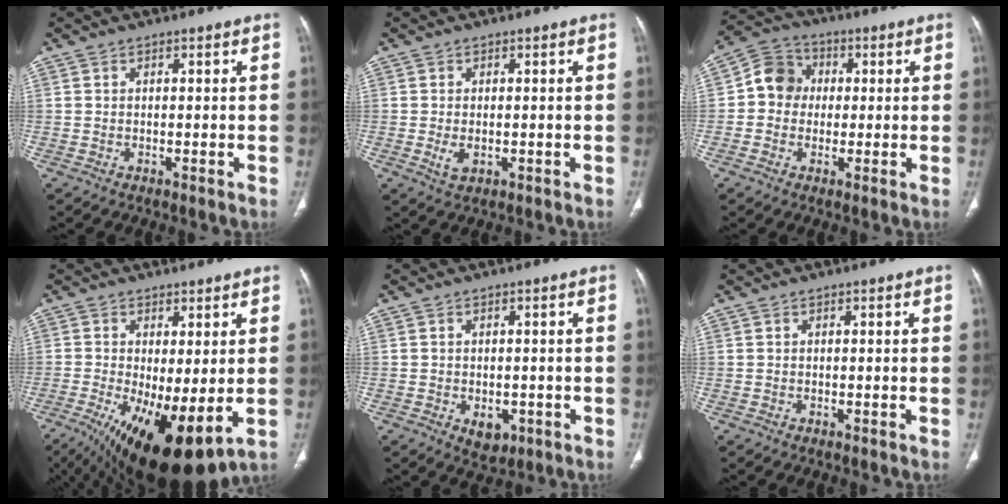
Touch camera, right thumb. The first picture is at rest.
{"total": 2.8, "force": [-0.5, 1.6, 2.3], "torque": [-0.045, -0.006, -0.004]}
{"total": 7.9, "force": [0.3, 7.1, 3.3], "torque": [-0.035, 0.020, -0.010]}
{"total": 15.9, "force": [-4.2, 5.9, 14.1], "torque": [-0.240, -0.023, -0.046]}
{"total": 3.9, "force": [-1.2, 2.7, 2.5], "torque": [-0.022, 0.002, -0.005]}
{"total": 0.0}